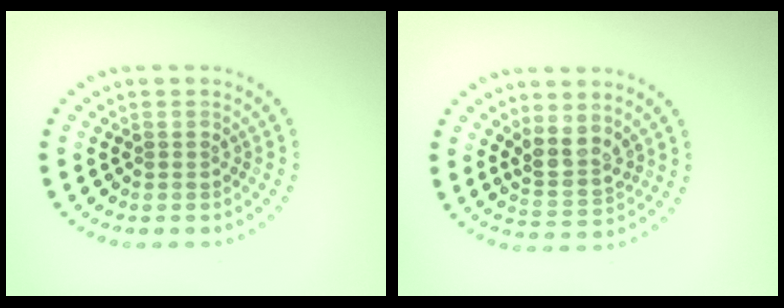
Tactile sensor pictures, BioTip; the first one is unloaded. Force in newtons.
{"total": 2.7, "press": 2.1, "slide": 1.6}